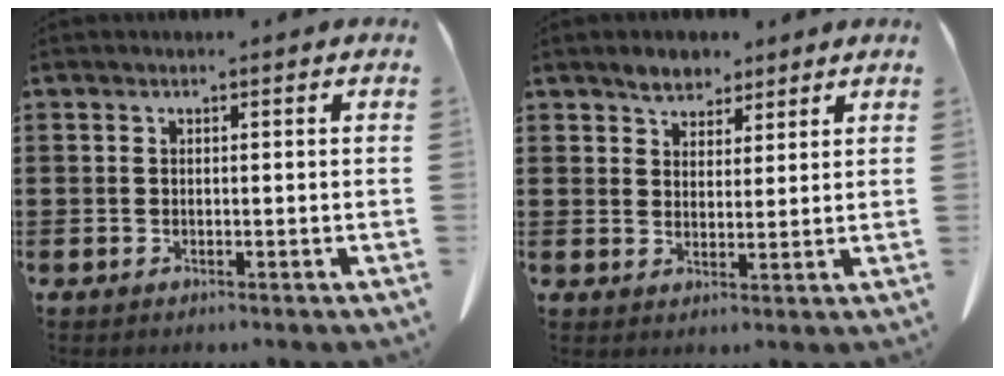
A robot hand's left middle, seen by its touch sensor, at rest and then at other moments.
{"total": 4.0, "force": [3.4, 1.8, 0.8], "torque": [-0.026, 0.002, 0.067]}